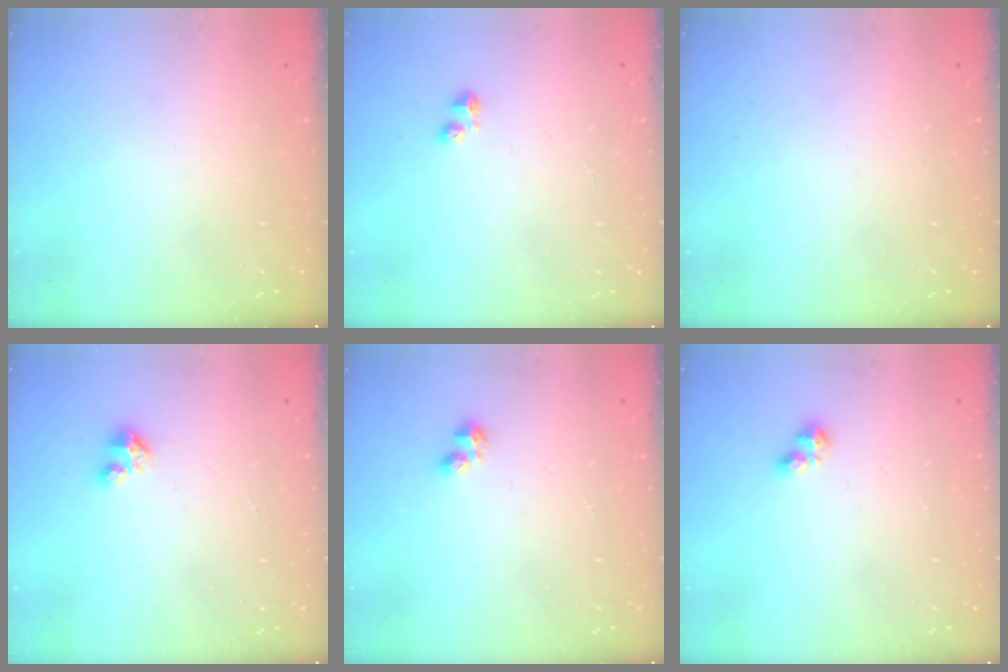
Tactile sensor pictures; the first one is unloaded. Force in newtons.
{"total": 2.5, "press": 2.5, "slide": 0.4}
{"total": 0.0}
{"total": 2.5, "press": 2.5, "slide": 0.3}
{"total": 2.9, "press": 2.8, "slide": 0.5}
{"total": 3.9, "press": 3.8, "slide": 0.4}